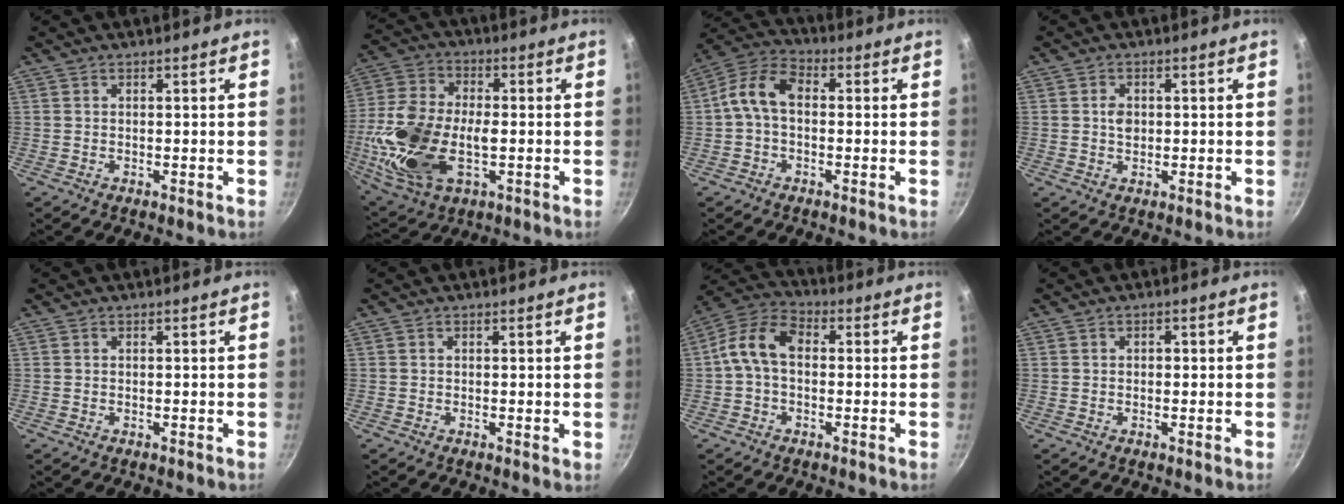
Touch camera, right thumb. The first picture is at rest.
{"total": 19.8, "force": [-3.4, 10.8, 16.3], "torque": [-0.346, 0.004, -0.055]}
{"total": 9.0, "force": [0.1, 5.8, 6.9], "torque": [-0.130, 0.030, -0.009]}
{"total": 2.4, "force": [0.3, 1.8, 1.7], "torque": [-0.022, 0.001, 0.004]}
{"total": 0.0}
{"total": 0.7, "force": [0.2, 0.1, 0.7], "torque": [-0.012, -0.005, 0.001]}
{"total": 9.8, "force": [0.2, 6.5, 7.4], "torque": [-0.139, 0.032, -0.007]}
{"total": 1.0, "force": [0.1, 0.7, 0.7], "torque": [-0.006, 0.005, 0.000]}